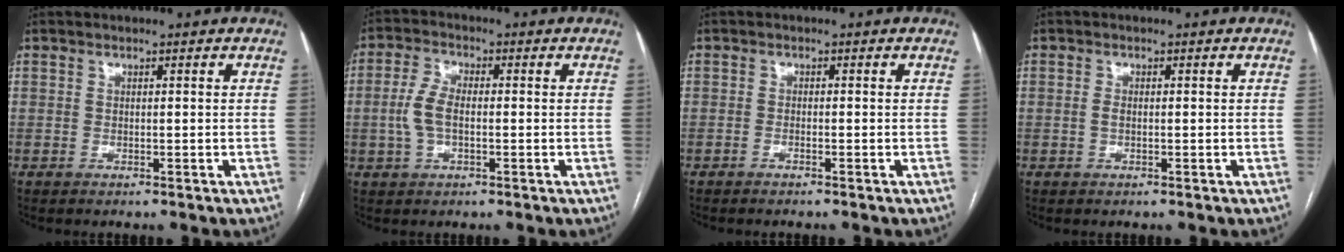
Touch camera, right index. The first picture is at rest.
{"total": 5.4, "force": [-0.5, 2.6, 4.7], "torque": [-0.112, 0.011, -0.011]}
{"total": 0.7, "force": [-0.6, -0.1, 0.4], "torque": [-0.010, 0.001, -0.012]}
{"total": 1.1, "force": [-0.1, 0.5, 1.0], "torque": [-0.021, 0.001, -0.003]}